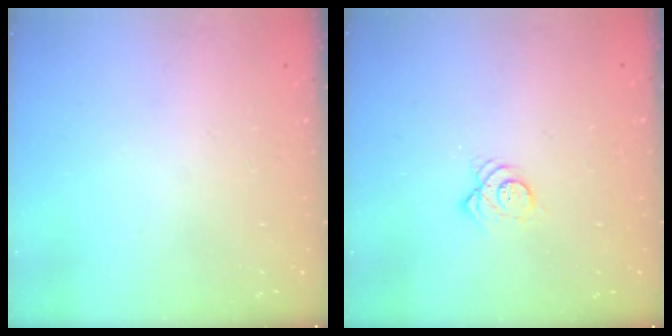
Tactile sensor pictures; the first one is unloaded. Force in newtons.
{"total": 4.9, "press": 4.8, "slide": 0.5}